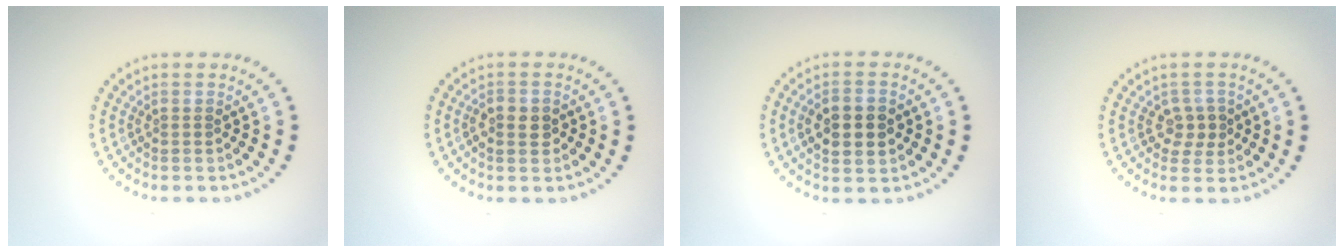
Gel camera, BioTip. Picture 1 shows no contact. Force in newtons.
{"total": 2.1, "press": 2.0, "slide": 0.7}
{"total": 4.4, "press": 4.4, "slide": 0.2}
{"total": 2.1, "press": 1.9, "slide": 0.8}